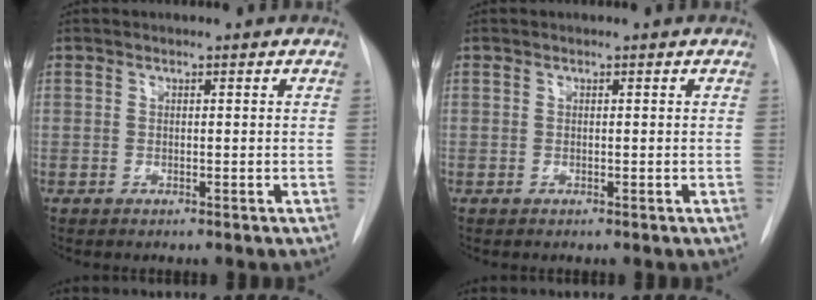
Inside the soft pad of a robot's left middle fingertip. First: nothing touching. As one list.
[{"total": 0.0}]